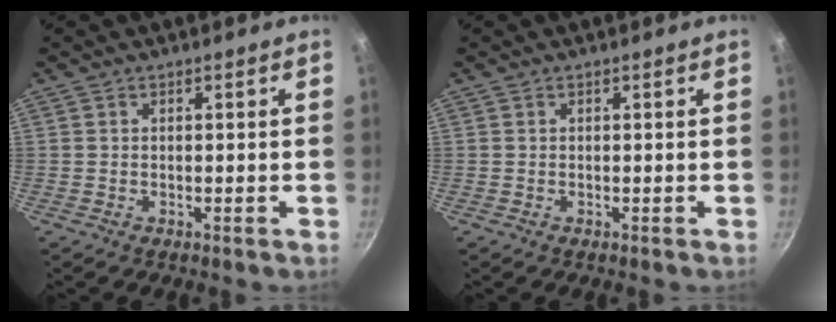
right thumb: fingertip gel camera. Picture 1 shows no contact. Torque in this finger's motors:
{"motor_torque": [-0.01, 0.01, 0.06, -0.06, 0.00]}